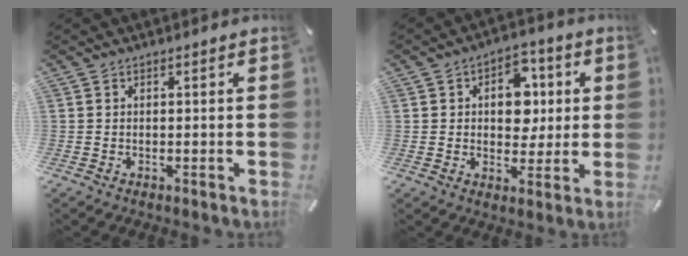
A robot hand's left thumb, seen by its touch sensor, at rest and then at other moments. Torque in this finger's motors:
{"motor_torque": [2.43, 2.62, 1.98, -0.71, 0.26]}